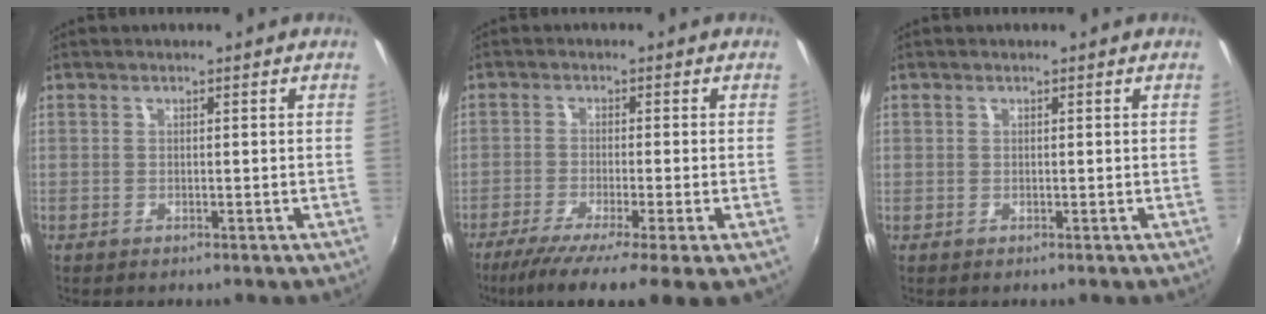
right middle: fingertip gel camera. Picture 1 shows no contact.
{"total": 9.2, "force": [-6.0, -0.1, 7.0], "torque": [-0.141, -0.039, -0.099]}
{"total": 0.8, "force": [0.0, 0.8, -0.1], "torque": [0.001, 0.004, 0.001]}